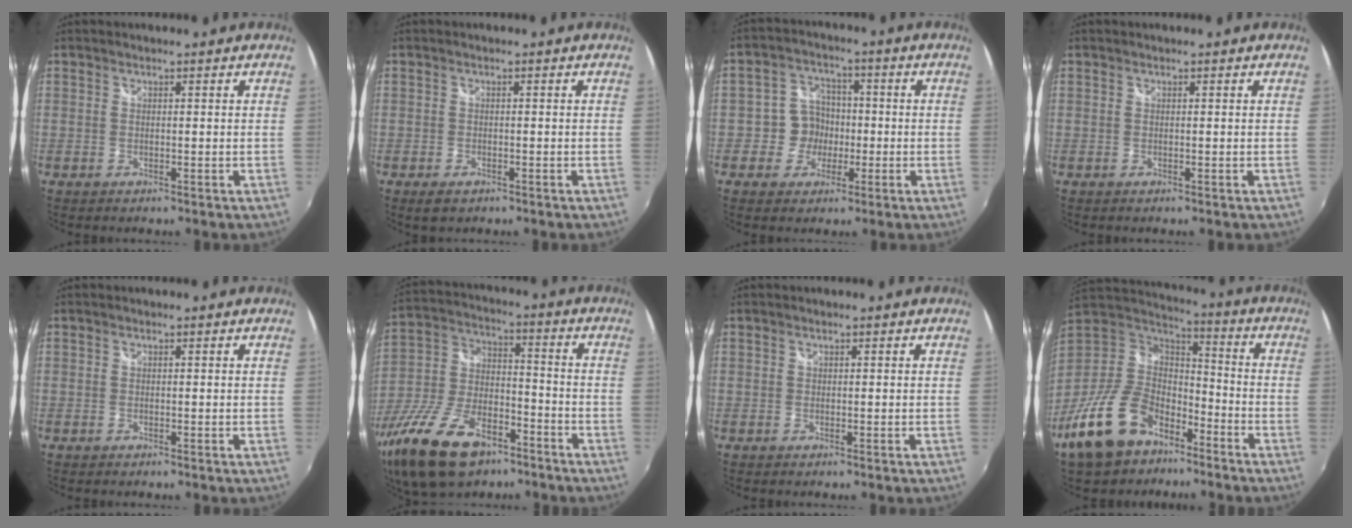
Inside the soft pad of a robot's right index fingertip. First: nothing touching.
{"total": 2.5, "force": [-1.5, 1.4, 1.4], "torque": [-0.029, -0.006, -0.021]}
{"total": 6.2, "force": [-1.6, 5.8, 1.4], "torque": [-0.027, 0.023, -0.025]}
{"total": 0.0}
{"total": 0.0}
{"total": 21.7, "force": [-13.4, 10.3, 13.6], "torque": [-0.294, -0.017, -0.230]}
{"total": 0.0}
{"total": 20.6, "force": [-12.1, 12.5, 11.0], "torque": [-0.256, 0.002, -0.198]}